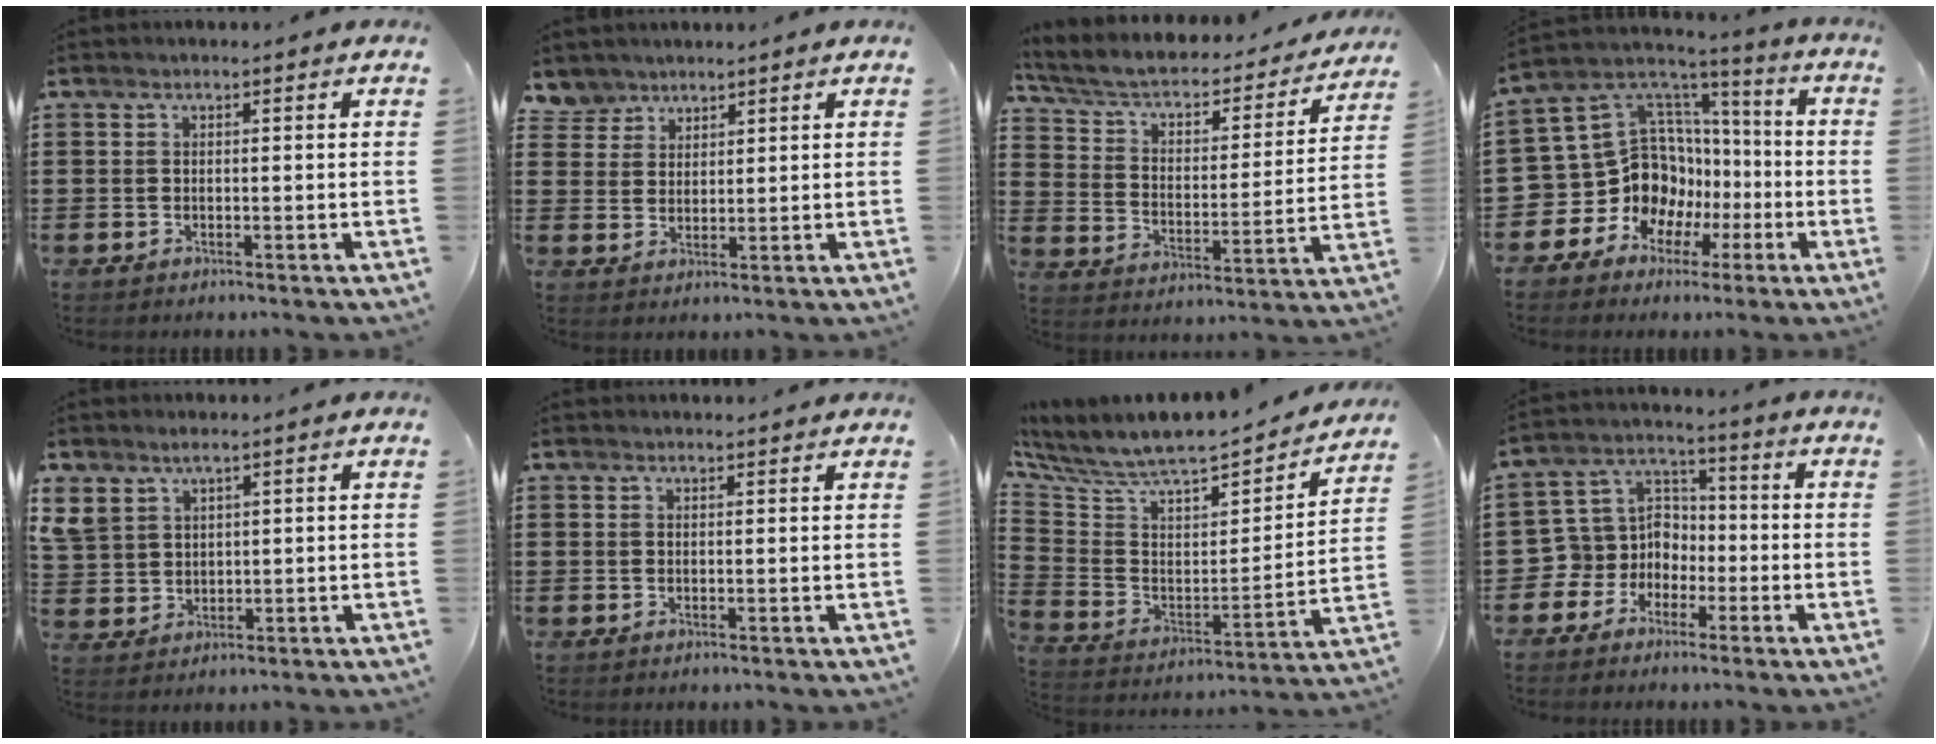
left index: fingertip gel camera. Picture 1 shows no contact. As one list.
[{"total": 3.7, "force": [2.9, 2.3, -0.1], "torque": [-0.017, 0.002, 0.056]}, {"total": 4.4, "force": [3.0, 2.1, 2.4], "torque": [-0.063, -0.027, 0.042]}, {"total": 13.1, "force": [-1.9, 12.0, 5.0], "torque": [-0.150, -0.026, -0.020]}, {"total": 3.3, "force": [2.2, 2.1, 1.1], "torque": [-0.033, 0.007, 0.040]}, {"total": 0.9, "force": [0.9, 0.1, 0.1], "torque": [-0.003, -0.001, 0.018]}, {"total": 7.4, "force": [6.4, 2.0, 3.2], "torque": [-0.097, -0.060, 0.105]}, {"total": 6.6, "force": [-2.2, 6.1, 0.6], "torque": [-0.057, -0.004, -0.049]}]